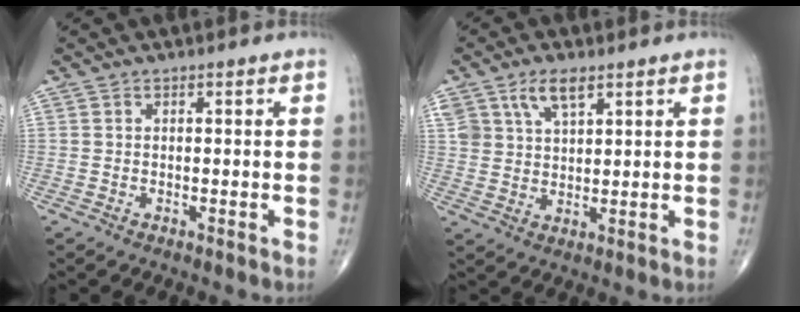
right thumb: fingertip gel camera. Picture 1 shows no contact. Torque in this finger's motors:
{"motor_torque": [-0.75, 0.80, 0.84, 0.53, 0.06]}